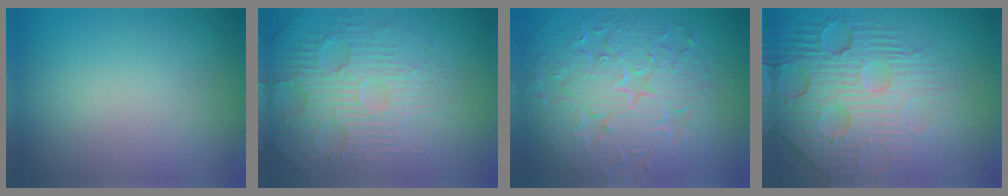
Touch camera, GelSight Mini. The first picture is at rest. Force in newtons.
{"total": 5.4, "press": 3.8, "slide": 3.9}
{"total": 9.2, "press": 6.6, "slide": 6.3}
{"total": 8.6, "press": 5.9, "slide": 6.2}